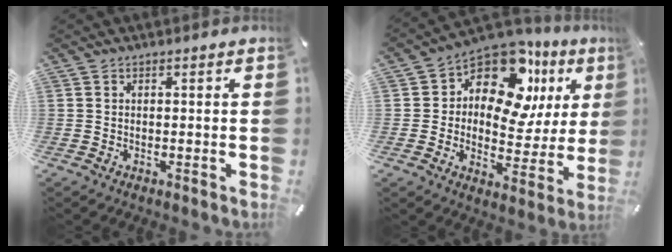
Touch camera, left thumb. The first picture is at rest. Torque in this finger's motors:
{"motor_torque": [2.08, 2.93, 1.05, 0.27, 0.15]}